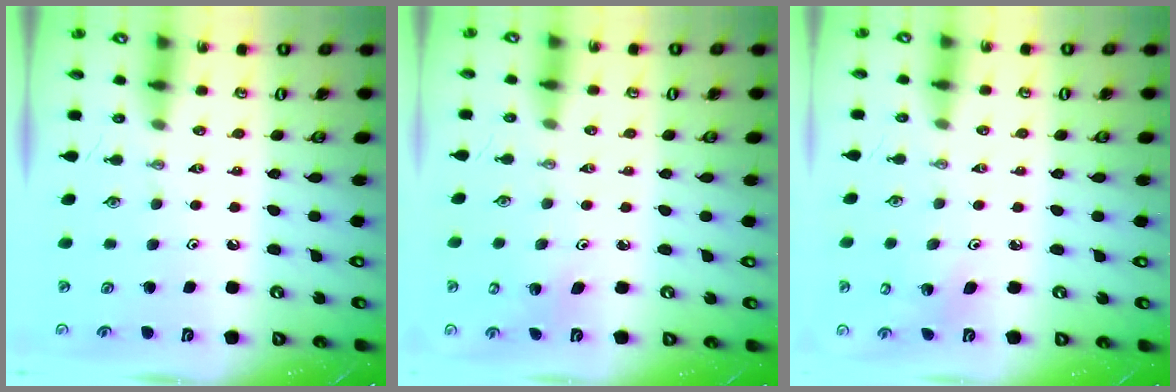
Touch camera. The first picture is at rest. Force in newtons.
{"total": 3.2, "press": 3.1, "slide": 0.2}
{"total": 3.9, "press": 3.8, "slide": 0.5}